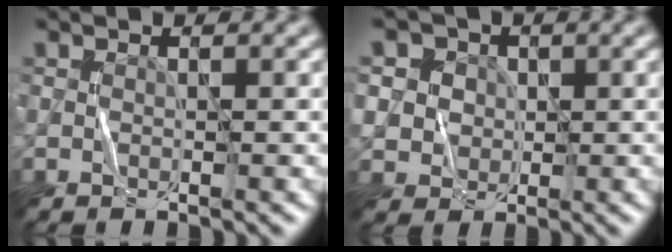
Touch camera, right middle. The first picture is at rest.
{"total": 6.7, "force": [2.2, 5.8, 2.5], "torque": [-0.065, 0.031, 0.023]}